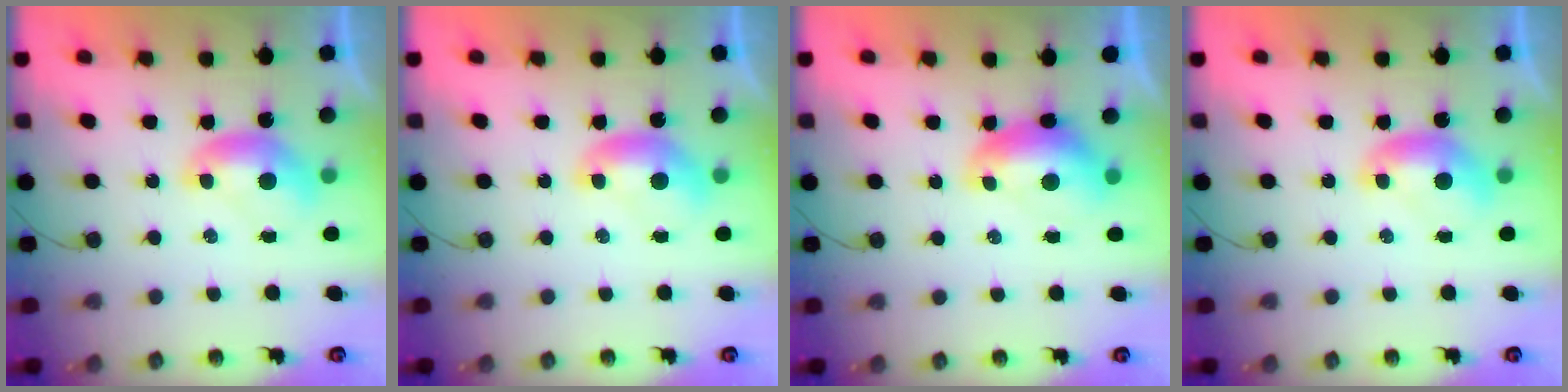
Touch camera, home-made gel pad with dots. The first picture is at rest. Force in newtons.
{"total": 0.0}
{"total": 1.2, "press": 1.1, "slide": 0.4}
{"total": 0.0}